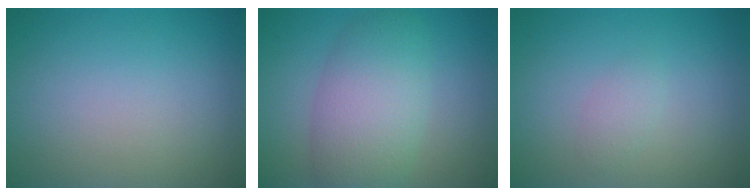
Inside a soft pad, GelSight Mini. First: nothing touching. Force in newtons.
{"total": 6.3, "press": 6.3, "slide": 0.3}
{"total": 1.1, "press": 1.1, "slide": 0.1}